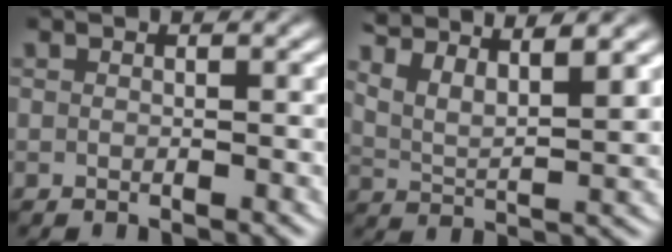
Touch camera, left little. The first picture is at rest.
{"total": 6.2, "force": [3.8, 3.5, 3.4], "torque": [-0.074, 0.006, 0.049]}